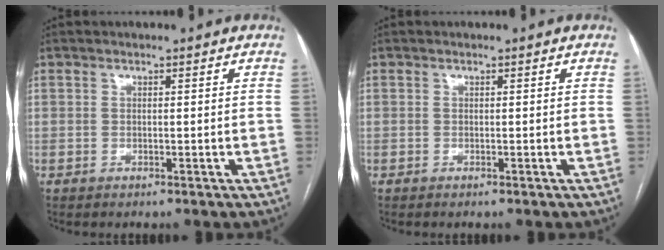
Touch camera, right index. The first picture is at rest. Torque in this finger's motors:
{"motor_torque": [0.09, 0.01, -0.03, 0.00]}